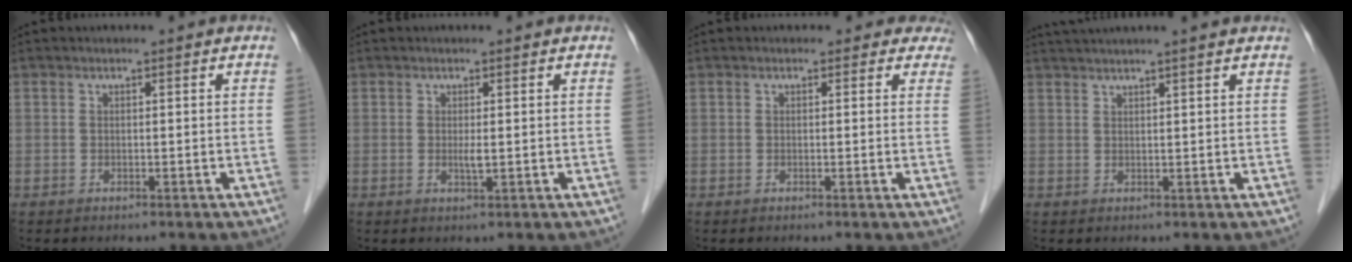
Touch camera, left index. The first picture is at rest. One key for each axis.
{"total": 1.3, "fx": -0.2, "fy": 0.1, "fz": 1.3, "tx": -0.027, "ty": -0.008, "tz": -0.003}
{"total": 2.7, "fx": 2.1, "fy": 1.7, "fz": 0.2, "tx": 0.021, "ty": -0.012, "tz": -0.003}
{"total": 6.9, "fx": 5.8, "fy": -0.9, "fz": 3.6, "tx": -0.053, "ty": 0.030, "tz": 0.080}